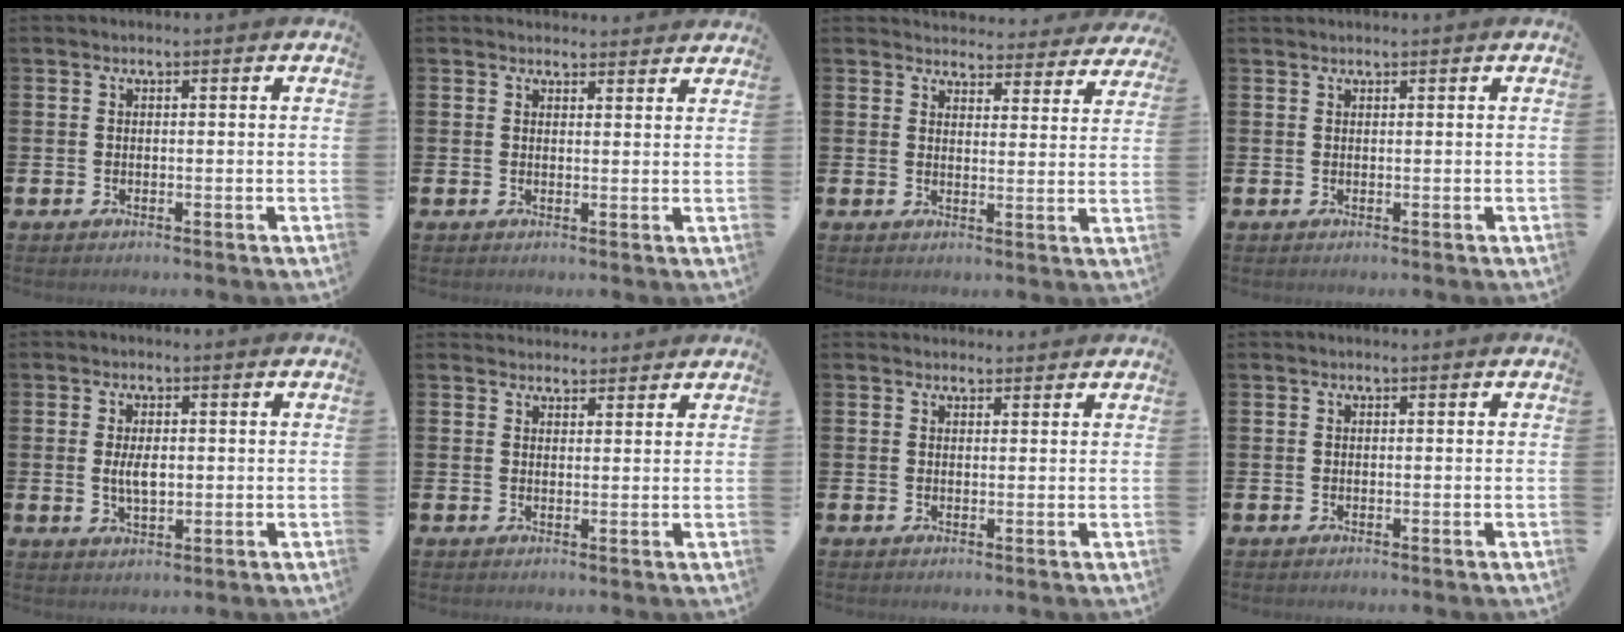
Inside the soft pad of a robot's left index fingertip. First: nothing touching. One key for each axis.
{"total": 2.1, "fx": 2.1, "fy": 0.5, "fz": -0.2, "tx": 0.010, "ty": -0.012, "tz": 0.037}
{"total": 3.9, "fx": 3.8, "fy": 1.1, "fz": 0.0, "tx": -0.003, "ty": -0.030, "tz": 0.064}
{"total": 0.6, "fx": 0.6, "fy": 0.0, "fz": 0.0, "tx": 0.003, "ty": 0.000, "tz": 0.011}
{"total": 3.4, "fx": 0.2, "fy": 1.8, "fz": 2.9, "tx": -0.042, "ty": 0.000, "tz": 0.000}
{"total": 2.5, "fx": 2.4, "fy": 0.7, "fz": -0.2, "tx": 0.013, "ty": -0.014, "tz": 0.042}
{"total": 1.5, "fx": 1.4, "fy": 0.6, "fz": -0.1, "tx": 0.013, "ty": -0.005, "tz": 0.023}
{"total": 0.0}